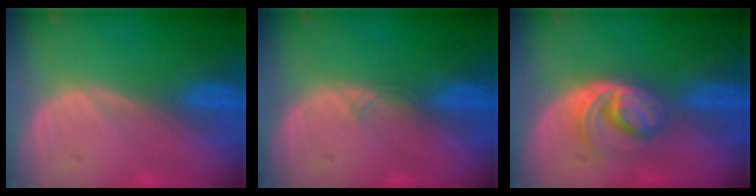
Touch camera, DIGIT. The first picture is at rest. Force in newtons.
{"total": 0.9, "press": 0.8, "slide": 0.2}
{"total": 6.3, "press": 5.4, "slide": 3.2}